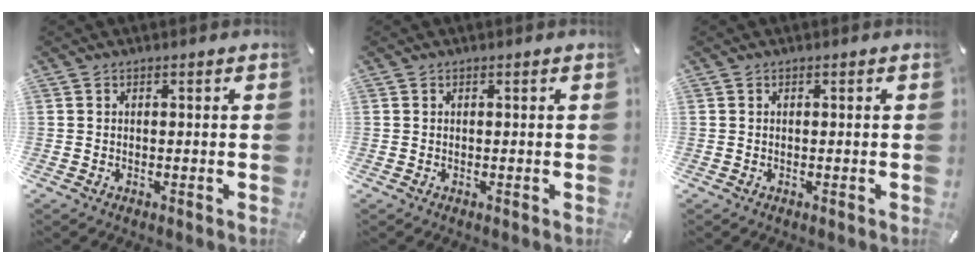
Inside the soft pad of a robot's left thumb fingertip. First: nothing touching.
{"total": 0.0}
{"total": 0.0}